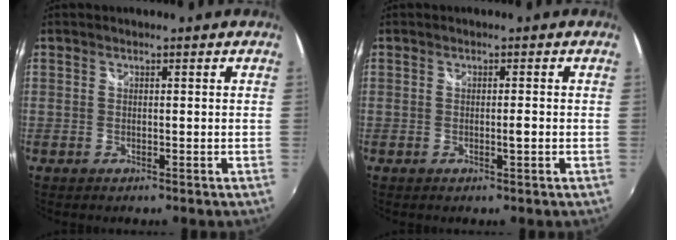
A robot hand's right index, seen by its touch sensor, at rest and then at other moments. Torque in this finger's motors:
{"motor_torque": [-0.46, 0.83, 0.12, 0.01]}